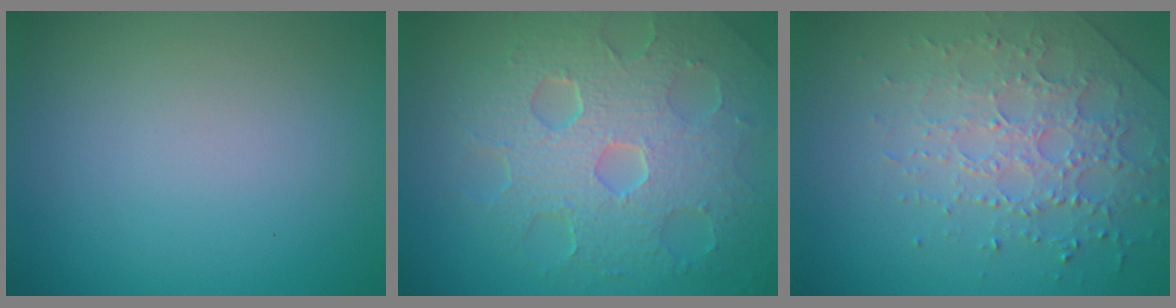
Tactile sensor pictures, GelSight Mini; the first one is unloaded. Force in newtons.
{"total": 9.2, "press": 6.2, "slide": 6.8}
{"total": 3.4, "press": 3.3, "slide": 1.1}